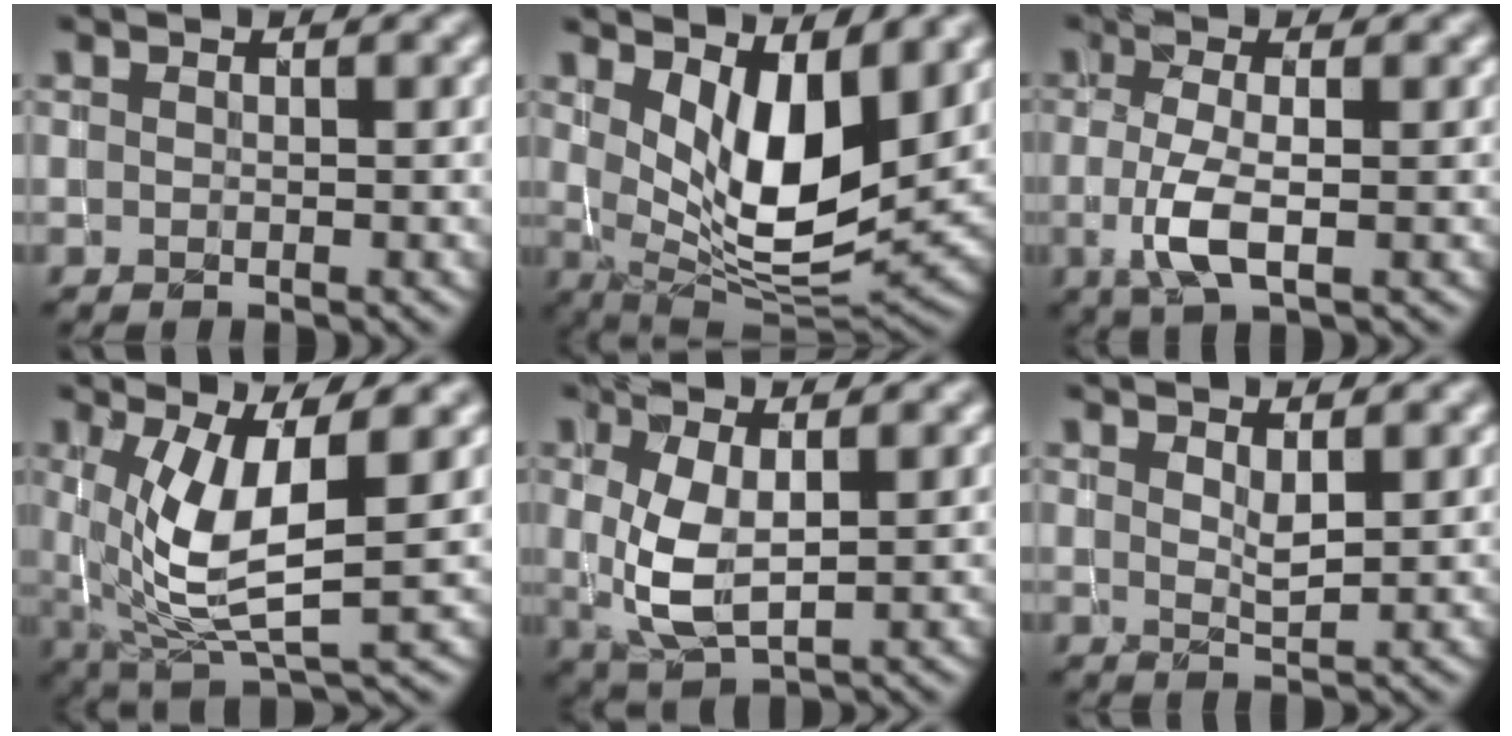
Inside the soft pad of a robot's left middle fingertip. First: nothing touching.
{"total": 8.9, "force": [2.6, 3.5, 7.8], "torque": [-0.136, -0.026, 0.053]}
{"total": 3.4, "force": [-1.0, 0.9, 3.1], "torque": [-0.070, -0.008, -0.019]}
{"total": 7.5, "force": [0.5, 2.6, 7.0], "torque": [-0.145, -0.015, 0.019]}
{"total": 4.2, "force": [0.3, 2.0, 3.7], "torque": [-0.085, -0.004, 0.015]}
{"total": 1.2, "force": [0.8, 0.3, 0.9], "torque": [-0.016, -0.005, 0.017]}